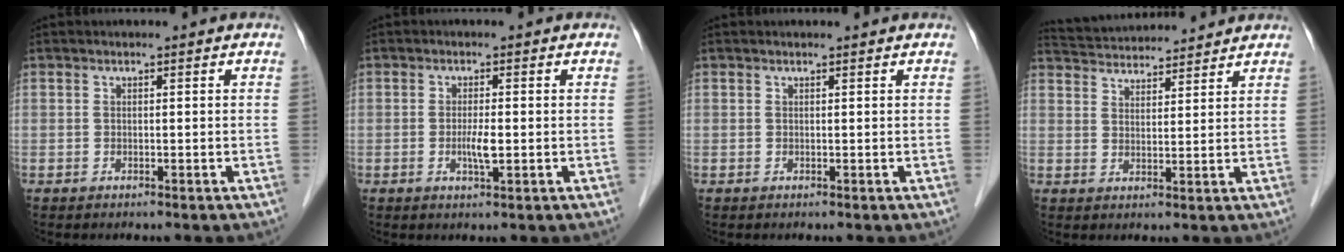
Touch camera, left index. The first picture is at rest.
{"total": 2.6, "force": [-0.6, 0.3, 2.5], "torque": [-0.051, -0.007, -0.010]}
{"total": 0.6, "force": [0.6, 0.0, 0.1], "torque": [-0.007, 0.002, 0.008]}
{"total": 11.0, "force": [10.6, 1.5, 2.6], "torque": [-0.050, 0.029, 0.163]}